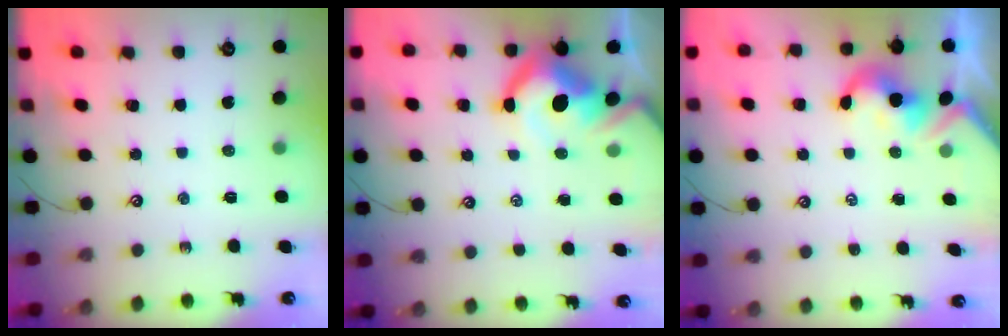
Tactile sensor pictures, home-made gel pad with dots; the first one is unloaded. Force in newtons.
{"total": 12.5, "press": 12.4, "slide": 2.0}
{"total": 1.9, "press": 1.9, "slide": 0.3}